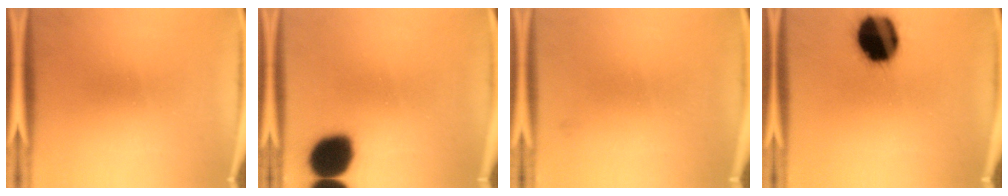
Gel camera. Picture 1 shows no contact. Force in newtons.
{"total": 16.8}
{"total": 1.1}
{"total": 19.8}